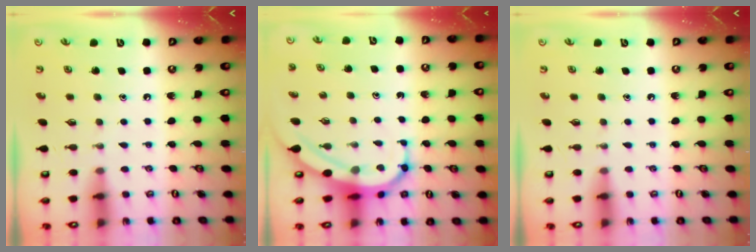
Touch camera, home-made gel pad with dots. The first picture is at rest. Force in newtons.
{"total": 7.7, "press": 7.7, "slide": 0.8}
{"total": 0.0}